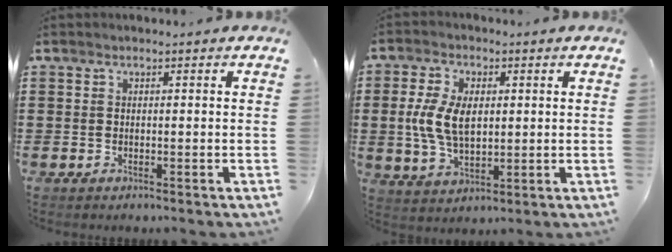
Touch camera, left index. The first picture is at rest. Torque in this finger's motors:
{"motor_torque": [1.11, 1.03, 0.45, 0.18]}